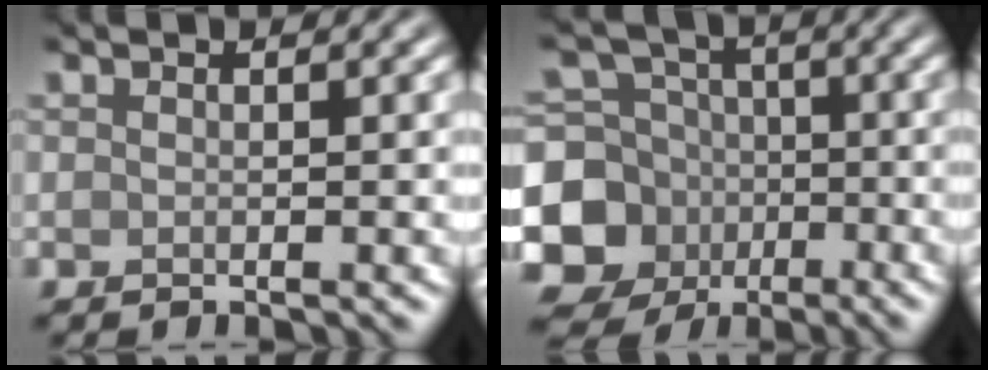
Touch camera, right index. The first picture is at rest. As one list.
[{"total": 12.0, "force": [-3.6, 11.0, 3.3], "torque": [-0.088, -0.021, -0.085]}]